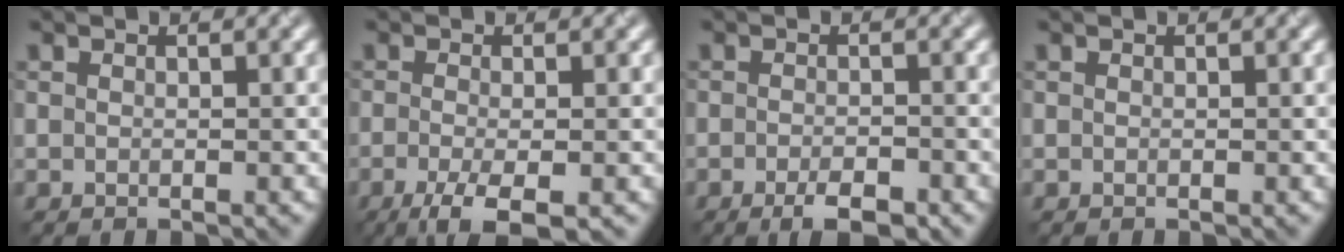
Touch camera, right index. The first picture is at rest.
{"total": 4.1, "force": [-2.0, 1.0, 3.4], "torque": [-0.065, -0.006, -0.042]}
{"total": 3.0, "force": [-1.8, 0.9, 2.3], "torque": [-0.039, -0.003, -0.031]}
{"total": 0.0}